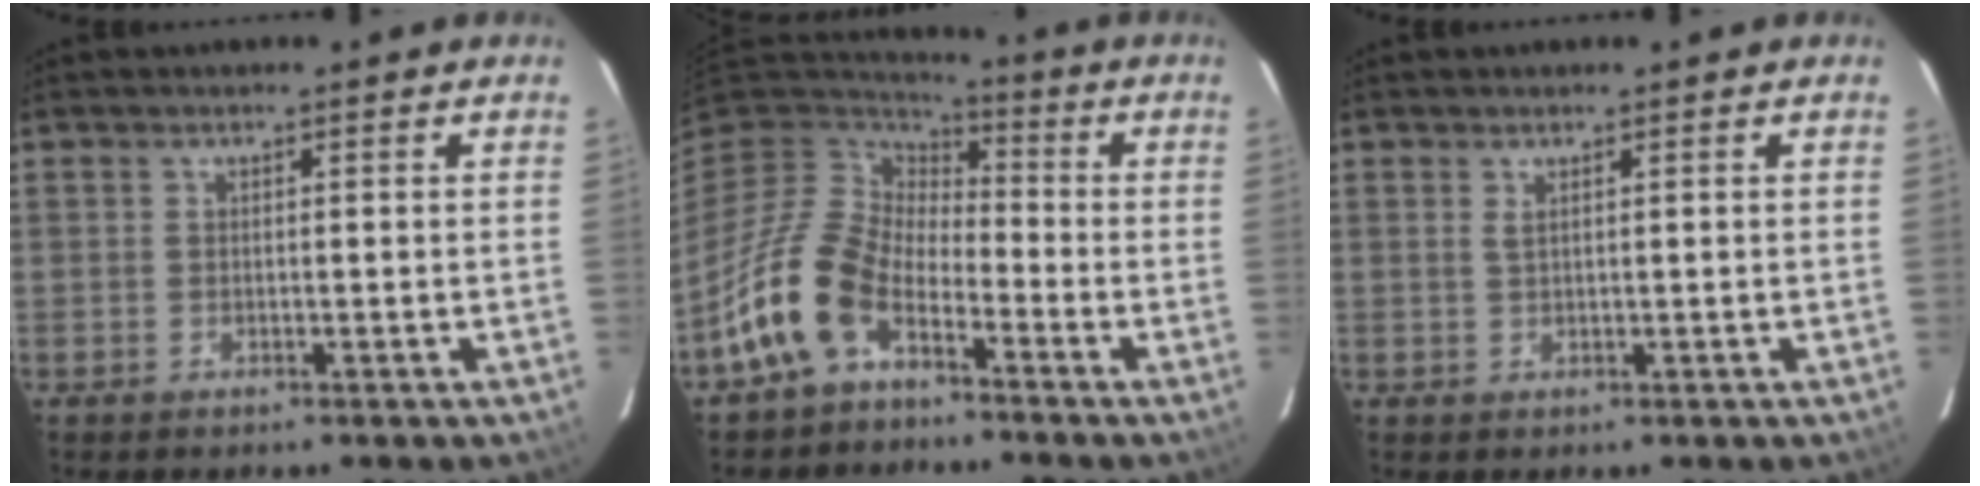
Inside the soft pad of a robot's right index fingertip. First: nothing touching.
{"total": 13.3, "force": [-7.3, 7.6, 8.1], "torque": [-0.168, 0.006, -0.151]}
{"total": 0.8, "force": [0.5, 0.0, 0.6], "torque": [-0.013, 0.000, 0.010]}